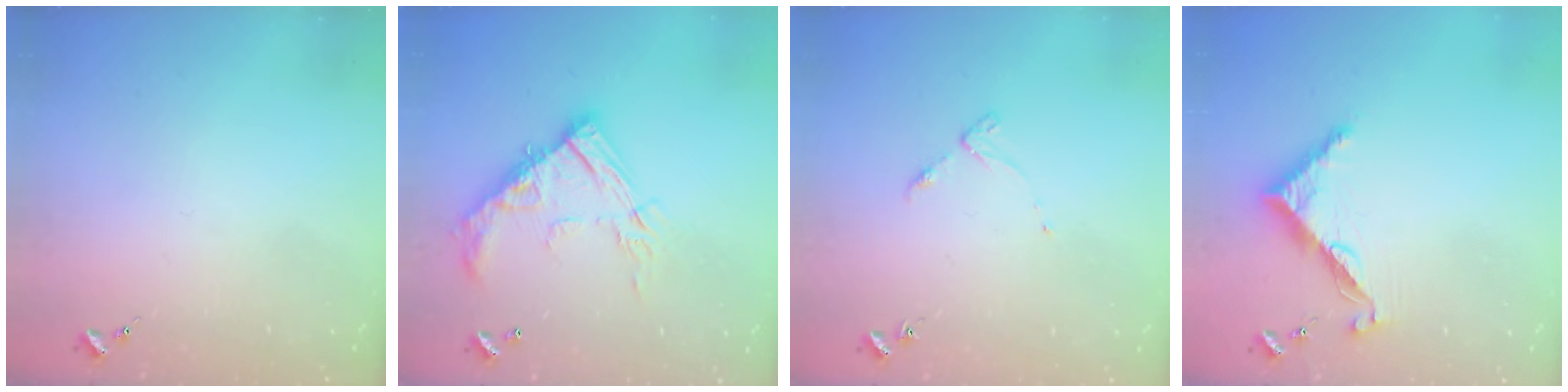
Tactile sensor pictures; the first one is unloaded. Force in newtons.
{"total": 17.2, "press": 17.2, "slide": 1.2}
{"total": 3.3, "press": 3.3, "slide": 0.4}
{"total": 8.7, "press": 8.7, "slide": 0.6}